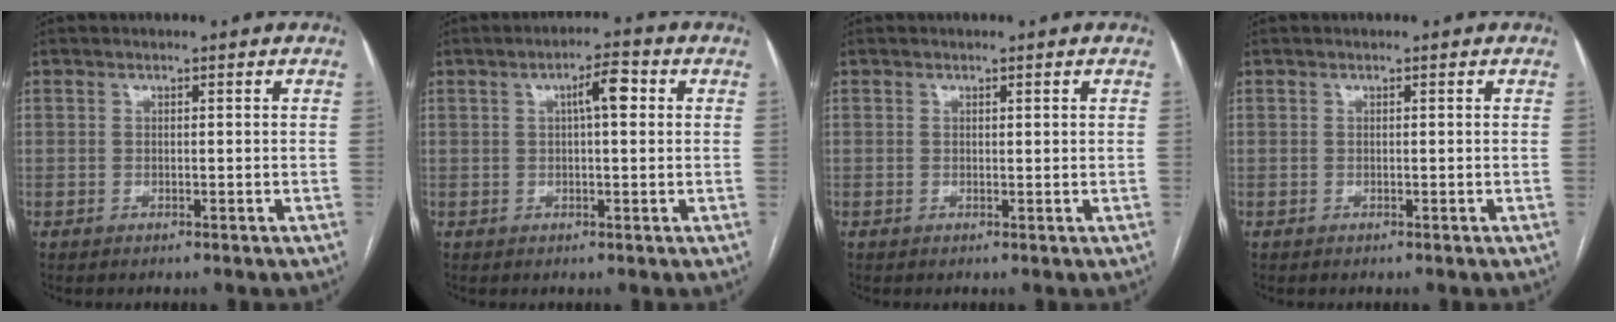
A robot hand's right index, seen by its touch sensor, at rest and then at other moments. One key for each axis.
{"total": 4.6, "fx": 1.1, "fy": 1.0, "fz": 4.3, "tx": -0.071, "ty": 0.016, "tz": 0.015}
{"total": 0.6, "fx": 0.3, "fy": 0.1, "fz": 0.6, "tx": -0.012, "ty": 0.001, "tz": 0.003}
{"total": 0.0}